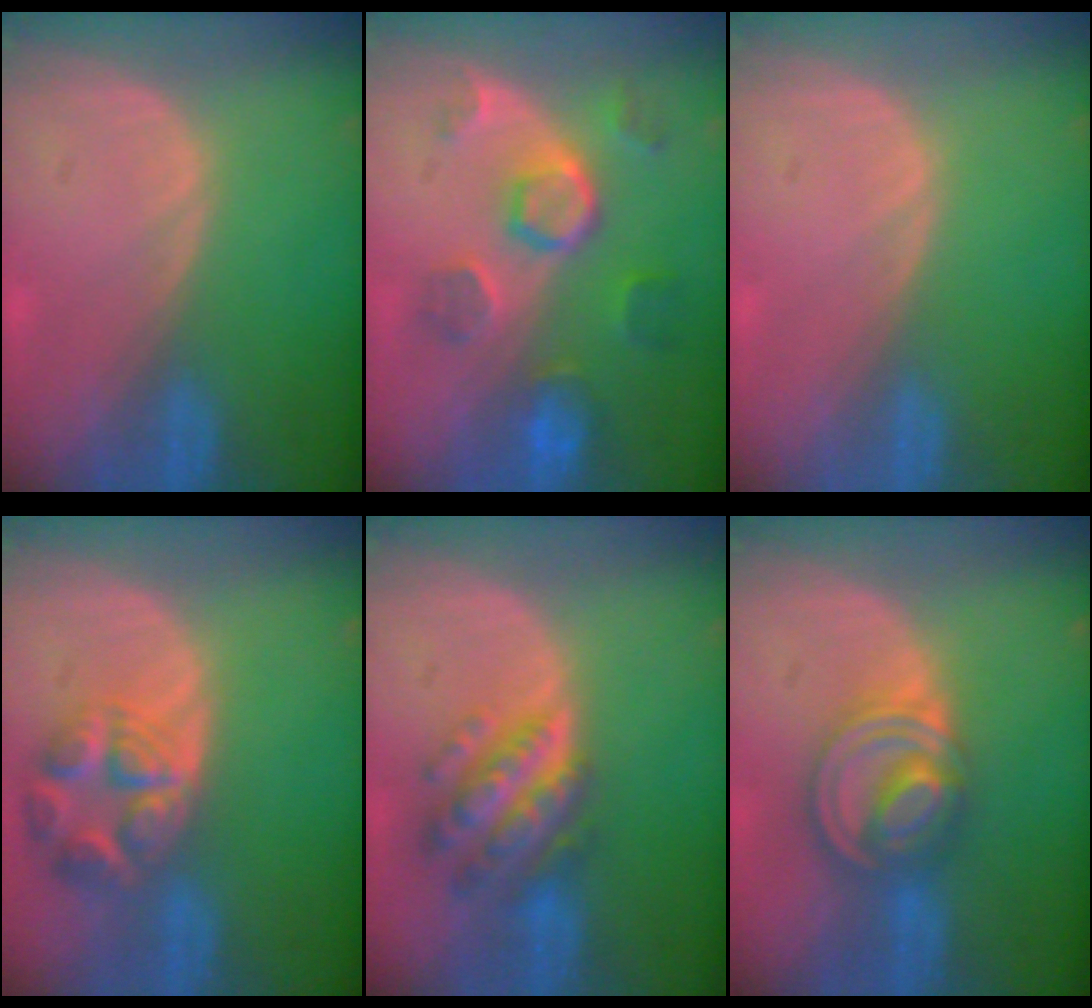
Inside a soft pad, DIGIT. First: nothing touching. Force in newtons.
{"total": 8.6, "press": 7.7, "slide": 4.0}
{"total": 0.0}
{"total": 7.8, "press": 7.0, "slide": 3.5}
{"total": 7.7, "press": 7.7, "slide": 0.4}
{"total": 8.1, "press": 6.9, "slide": 4.2}